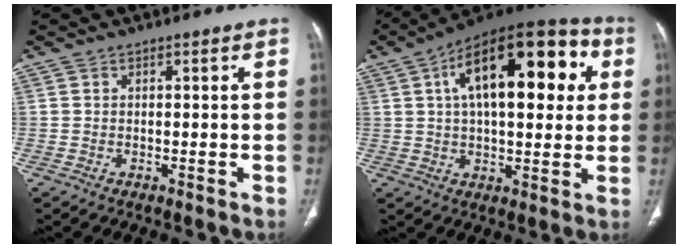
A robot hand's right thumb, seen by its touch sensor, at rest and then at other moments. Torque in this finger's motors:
{"motor_torque": [0.53, 4.48, 1.47, -0.07, 0.21]}